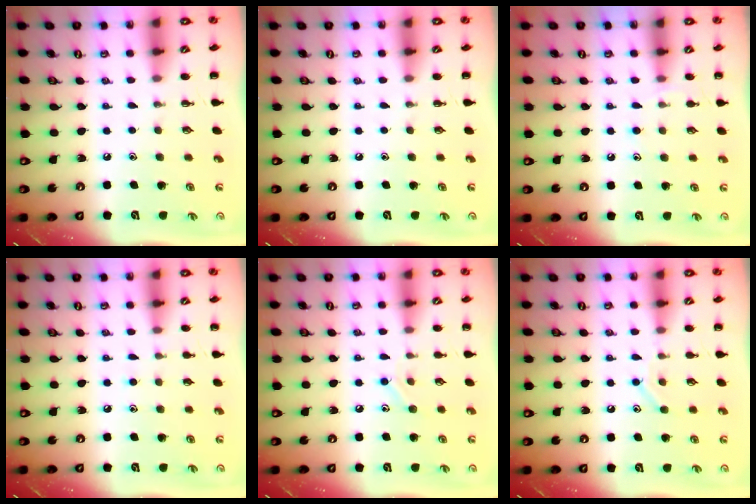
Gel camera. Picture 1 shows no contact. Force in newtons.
{"total": 0.0}
{"total": 6.3, "press": 6.0, "slide": 1.9}
{"total": 4.6, "press": 4.3, "slide": 1.6}
{"total": 7.6, "press": 7.4, "slide": 1.9}
{"total": 8.4, "press": 8.2, "slide": 1.5}